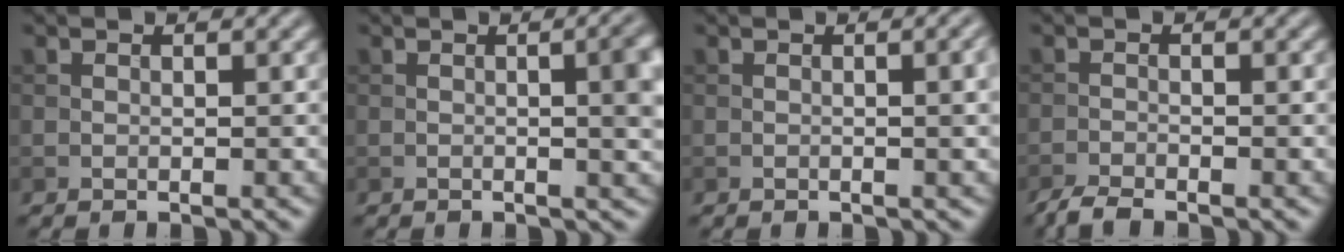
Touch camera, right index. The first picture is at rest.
{"total": 5.8, "force": [0.1, 2.1, 5.4], "torque": [-0.046, 0.004, 0.001]}
{"total": 3.3, "force": [0.1, 1.2, 3.1], "torque": [-0.025, 0.008, -0.001]}
{"total": 2.2, "force": [-2.0, 0.3, 0.9], "torque": [-0.021, -0.006, -0.044]}